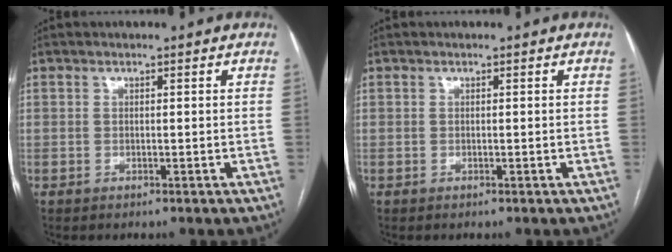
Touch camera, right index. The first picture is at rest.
{"total": 0.0}